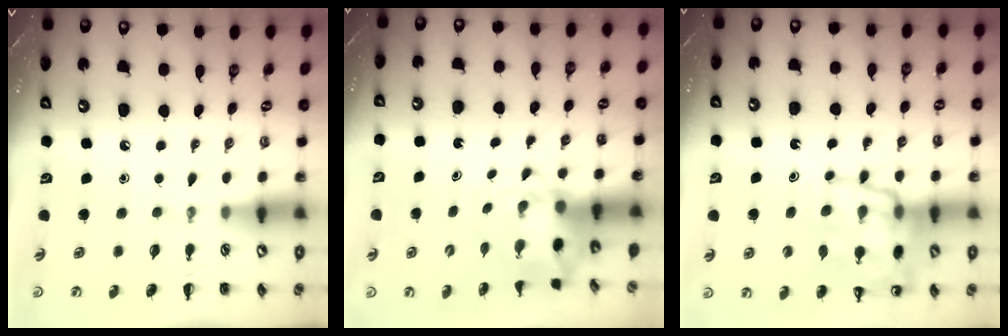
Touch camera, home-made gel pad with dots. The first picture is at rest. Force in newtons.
{"total": 5.6, "press": 5.5, "slide": 1.0}
{"total": 21.4, "press": 21.0, "slide": 4.0}